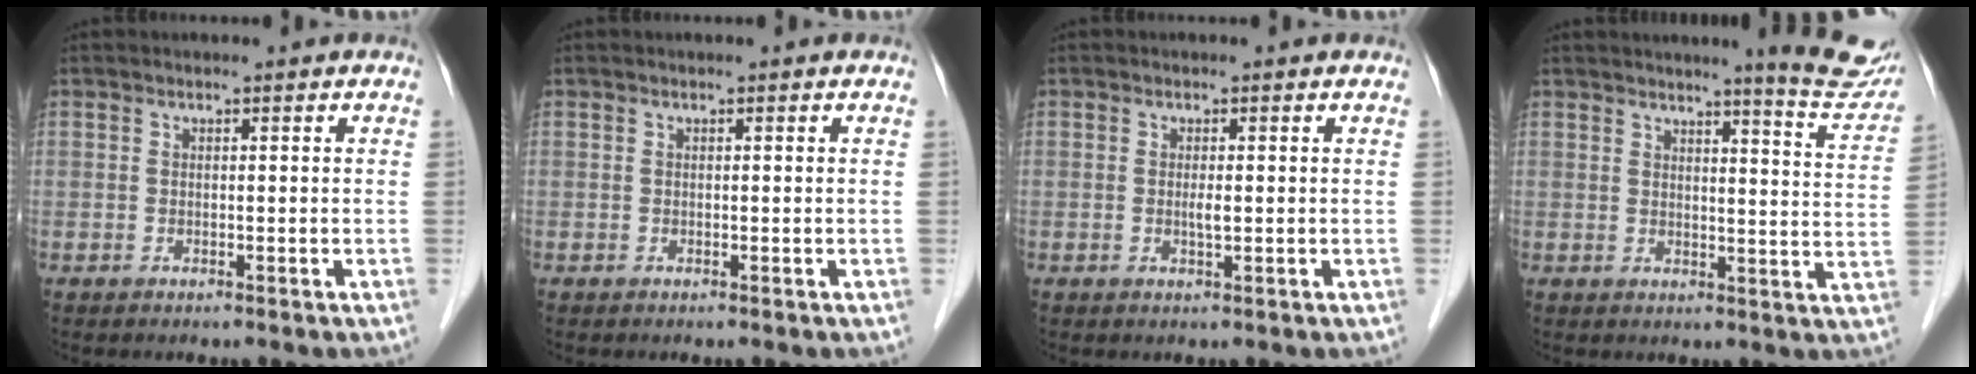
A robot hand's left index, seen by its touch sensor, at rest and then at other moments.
{"total": 0.0}
{"total": 1.2, "force": [0.0, 0.2, 1.2], "torque": [-0.023, -0.002, -0.001]}
{"total": 10.0, "force": [8.8, 0.2, 4.6], "torque": [-0.042, -0.028, 0.085]}